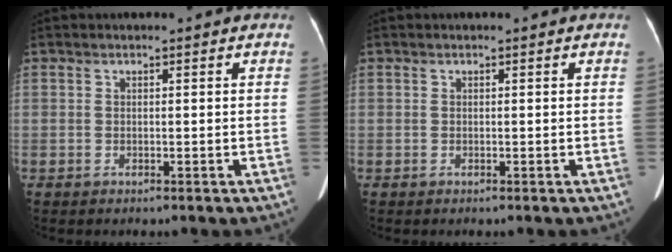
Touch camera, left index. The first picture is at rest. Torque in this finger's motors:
{"motor_torque": [0.00, 0.00, 0.00, 0.00]}